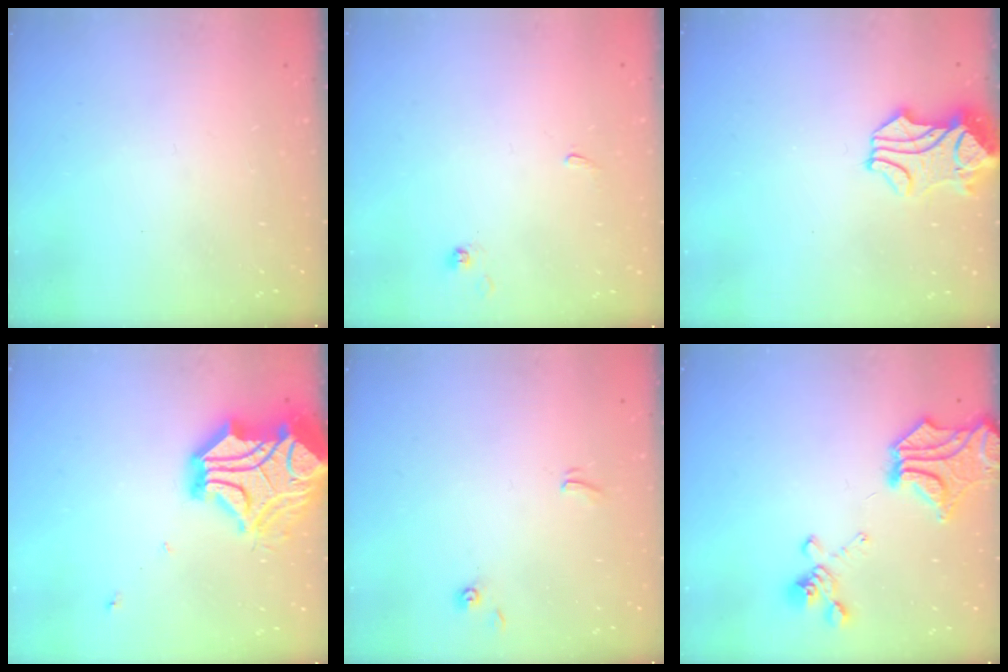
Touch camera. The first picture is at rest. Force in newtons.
{"total": 0.7, "press": 0.6, "slide": 0.3}
{"total": 1.0, "press": 0.5, "slide": 0.9}
{"total": 18.1, "press": 17.7, "slide": 3.5}
{"total": 1.1, "press": 1.1, "slide": 0.2}
{"total": 6.6, "press": 6.1, "slide": 2.6}